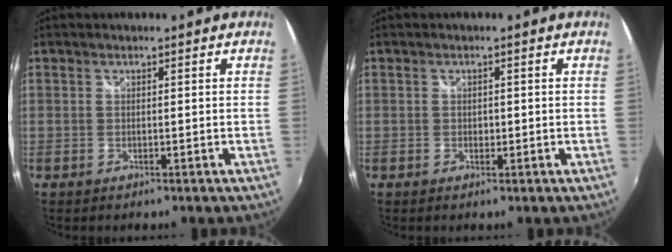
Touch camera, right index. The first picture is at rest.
{"total": 0.8, "force": [-0.1, 0.7, 0.4], "torque": [-0.004, 0.001, -0.002]}